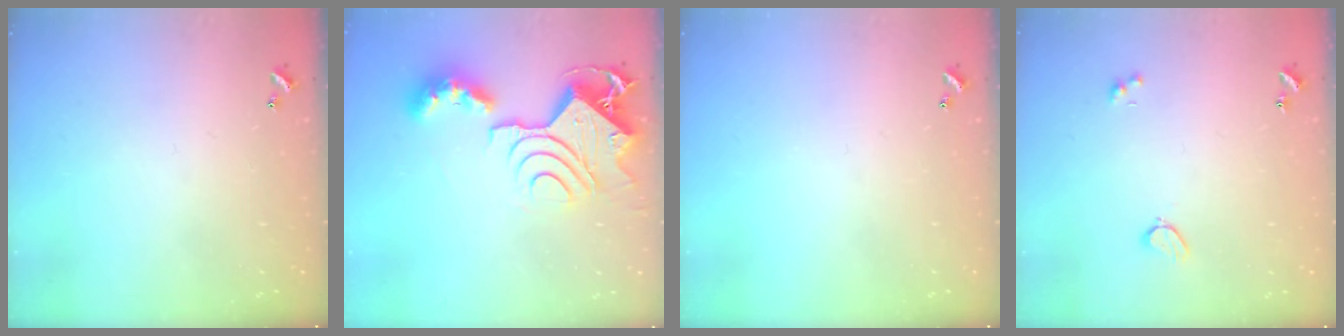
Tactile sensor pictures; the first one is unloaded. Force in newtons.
{"total": 16.1, "press": 16.0, "slide": 1.7}
{"total": 0.0}
{"total": 3.6, "press": 3.5, "slide": 0.8}